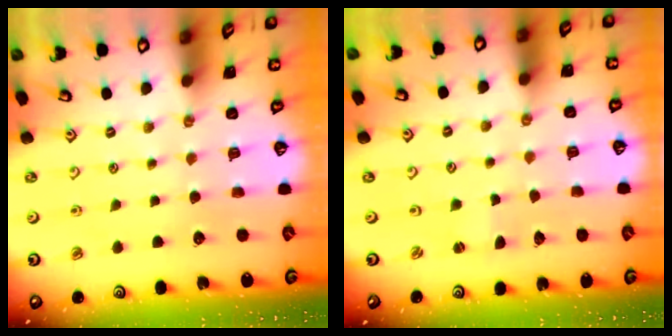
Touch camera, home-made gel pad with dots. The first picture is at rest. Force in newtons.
{"total": 0.9, "press": 0.9, "slide": 0.2}